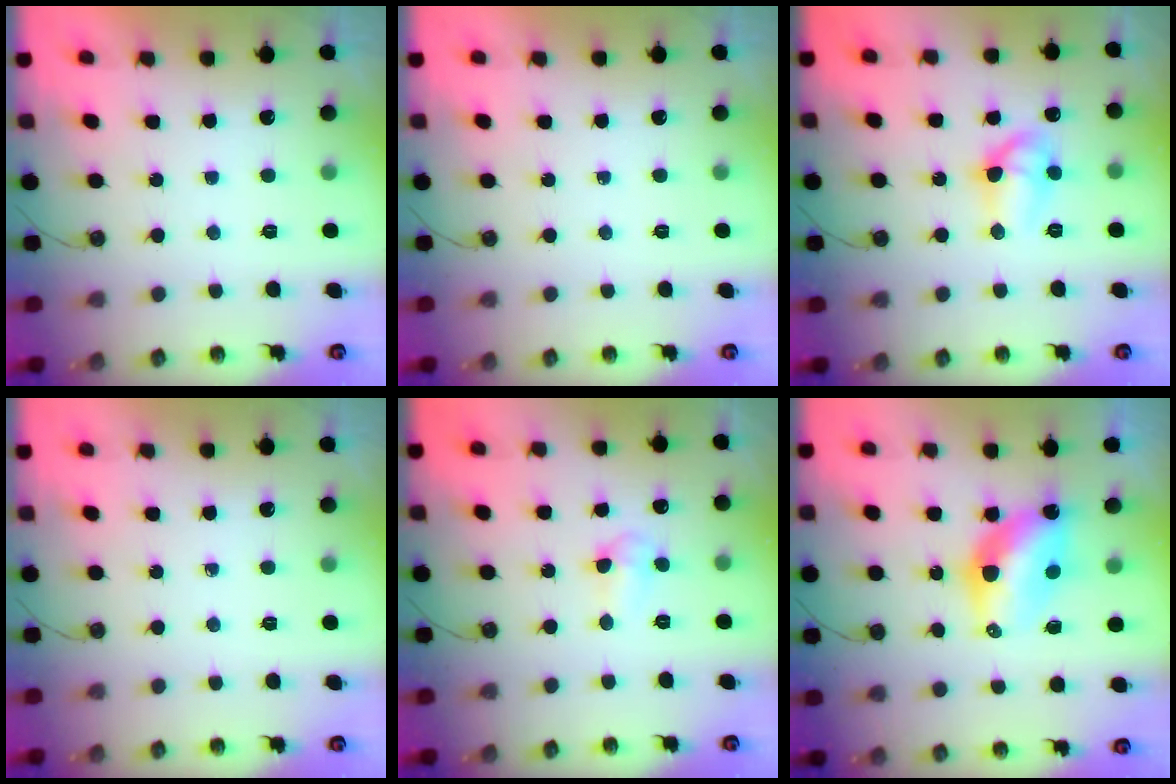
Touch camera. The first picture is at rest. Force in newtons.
{"total": 0.0}
{"total": 9.8, "press": 9.8, "slide": 0.7}
{"total": 0.0}
{"total": 3.5, "press": 3.4, "slide": 0.8}
{"total": 10.1, "press": 10.1, "slide": 1.0}